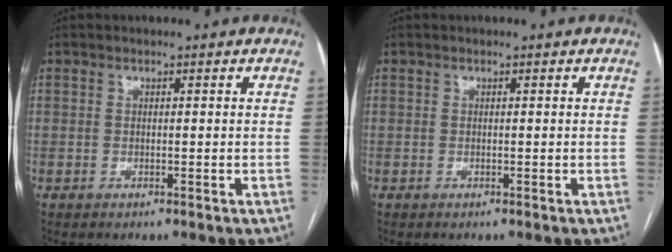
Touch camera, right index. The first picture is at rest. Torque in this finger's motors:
{"motor_torque": [0.00, 0.00, 0.00, 0.00]}